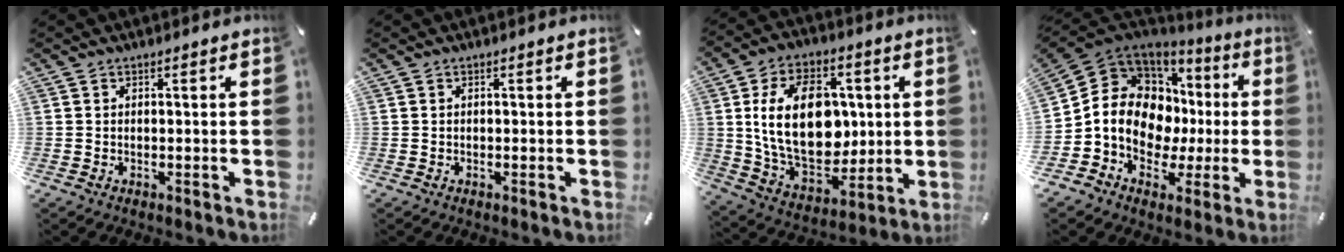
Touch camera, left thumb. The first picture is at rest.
{"total": 0.0}
{"total": 20.8, "force": [2.2, 14.3, 14.9], "torque": [-0.281, 0.001, 0.042]}
{"total": 13.9, "force": [0.0, 11.7, 7.5], "torque": [-0.155, -0.022, 0.001]}